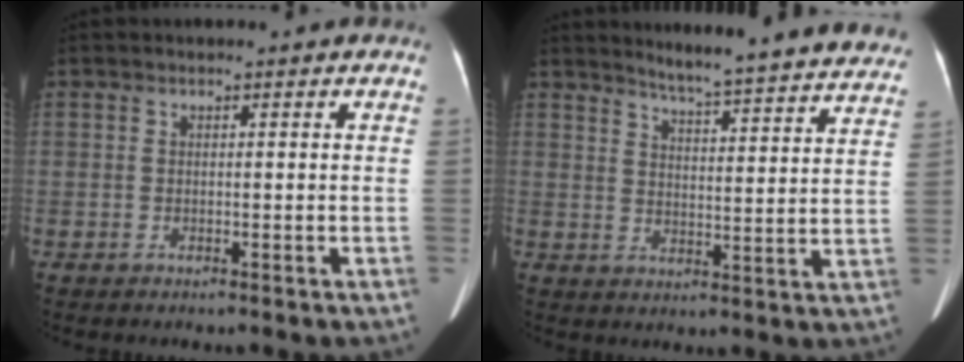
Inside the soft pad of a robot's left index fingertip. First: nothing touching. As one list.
[{"total": 20.9, "force": [19.5, 0.9, 7.3], "torque": [-0.094, -0.059, 0.231]}]